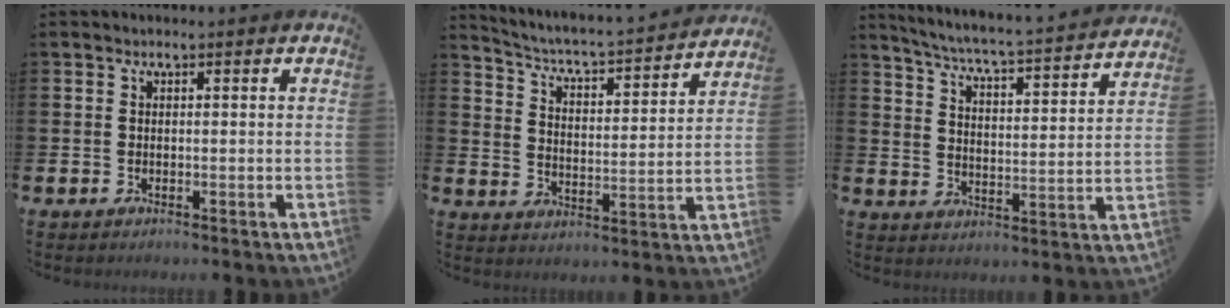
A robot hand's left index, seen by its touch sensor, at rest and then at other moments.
{"total": 4.8, "force": [4.6, 0.3, 1.3], "torque": [-0.051, -0.046, 0.071]}
{"total": 5.4, "force": [5.1, -0.2, 1.8], "torque": [-0.058, -0.050, 0.081]}